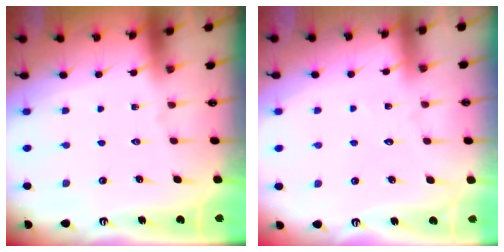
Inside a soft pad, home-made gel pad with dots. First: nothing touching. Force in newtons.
{"total": 2.2, "press": 2.2, "slide": 0.2}